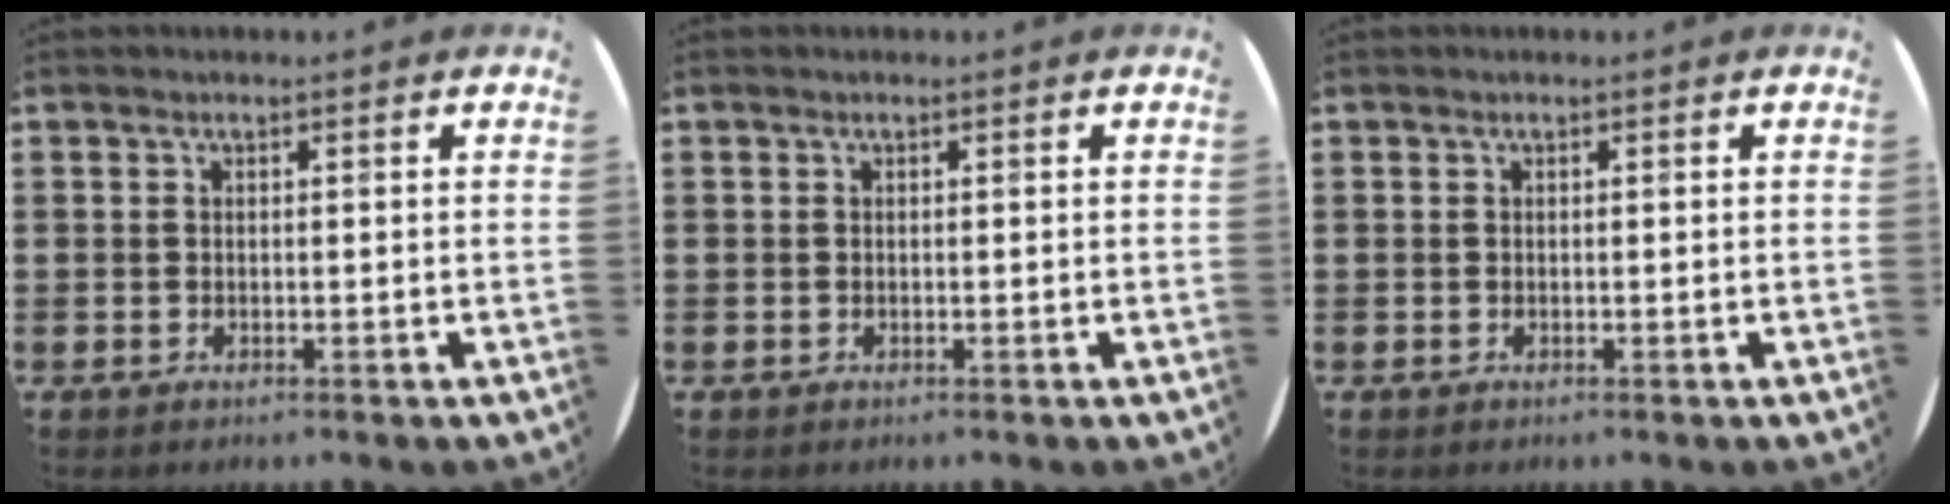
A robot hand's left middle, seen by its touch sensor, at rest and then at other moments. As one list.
[{"total": 0.0}, {"total": 0.0}]